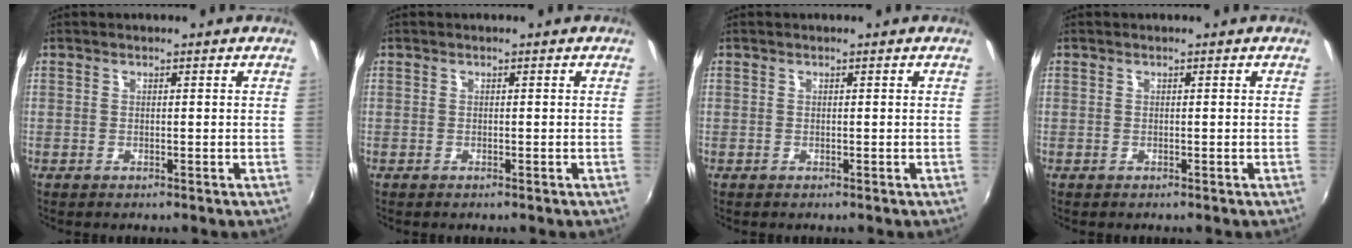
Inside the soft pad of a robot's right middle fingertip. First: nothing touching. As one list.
[{"total": 0.0}, {"total": 0.0}, {"total": 0.0}]